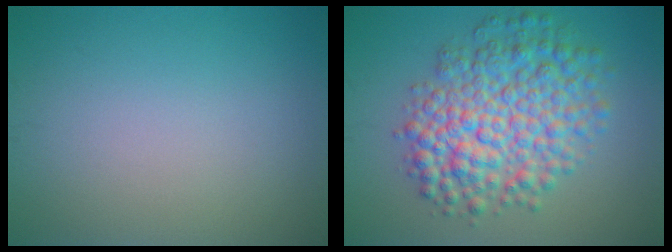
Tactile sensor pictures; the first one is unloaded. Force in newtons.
{"total": 8.0, "press": 8.0, "slide": 0.1}